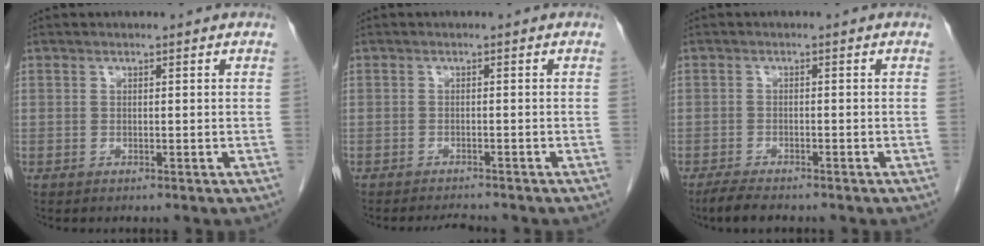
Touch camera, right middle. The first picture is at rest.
{"total": 2.6, "force": [-2.5, 0.0, 0.6], "torque": [-0.014, -0.011, -0.038]}
{"total": 3.2, "force": [-2.7, 0.7, 1.6], "torque": [-0.039, -0.009, -0.045]}